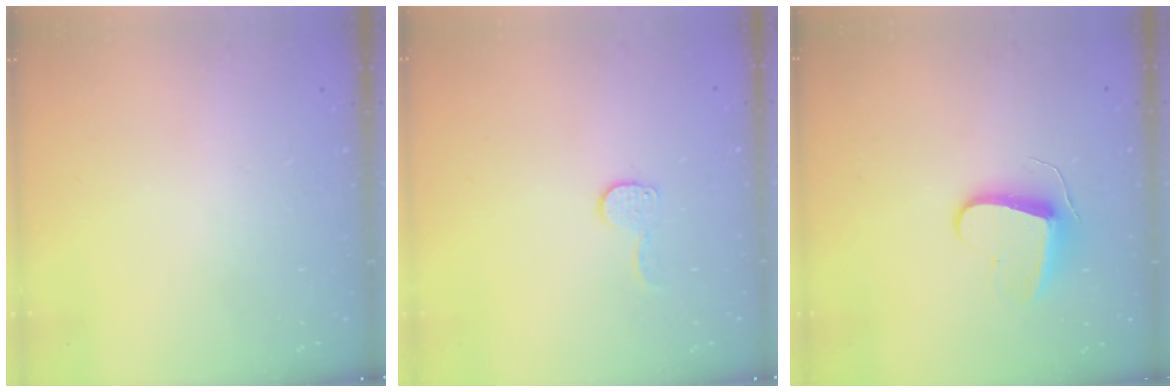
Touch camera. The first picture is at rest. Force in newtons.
{"total": 6.0, "press": 5.9, "slide": 0.5}
{"total": 9.3, "press": 9.3, "slide": 0.6}